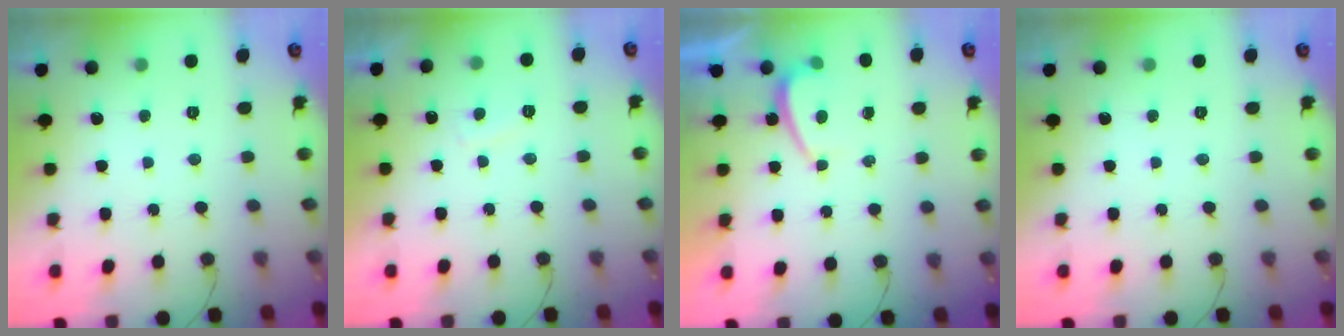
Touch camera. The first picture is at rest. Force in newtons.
{"total": 2.3, "press": 2.2, "slide": 0.7}
{"total": 0.6, "press": 0.3, "slide": 0.5}
{"total": 0.0}